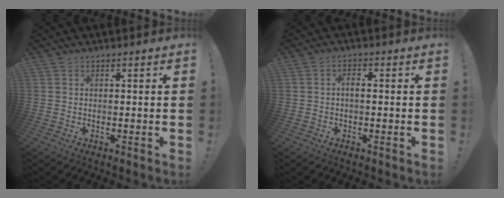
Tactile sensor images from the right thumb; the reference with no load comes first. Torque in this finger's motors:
{"motor_torque": [0.53, -0.06, -0.19, 0.14, -0.03]}